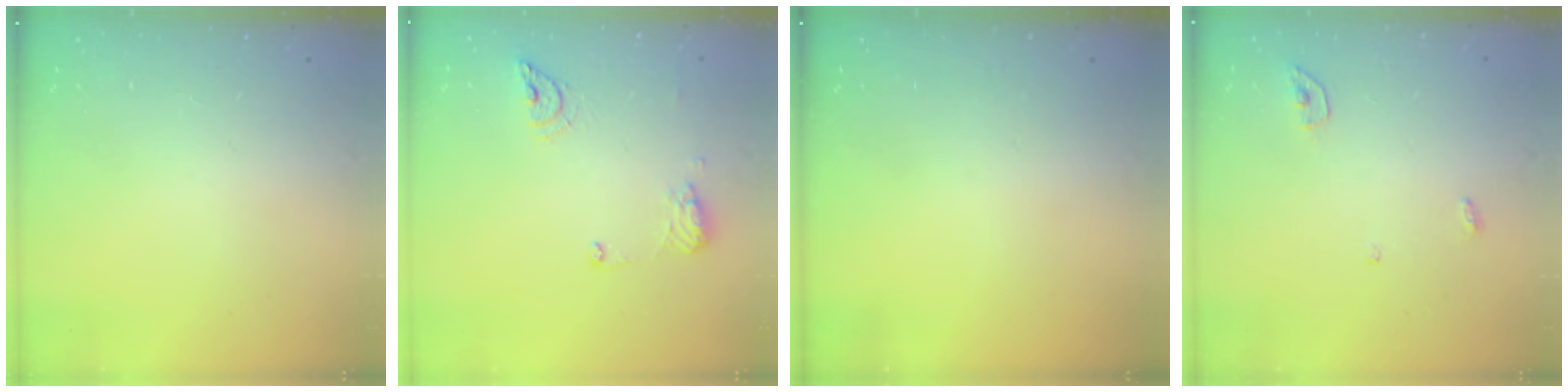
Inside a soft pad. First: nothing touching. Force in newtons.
{"total": 9.6, "press": 9.5, "slide": 1.4}
{"total": 0.0}
{"total": 3.5, "press": 3.5, "slide": 0.3}